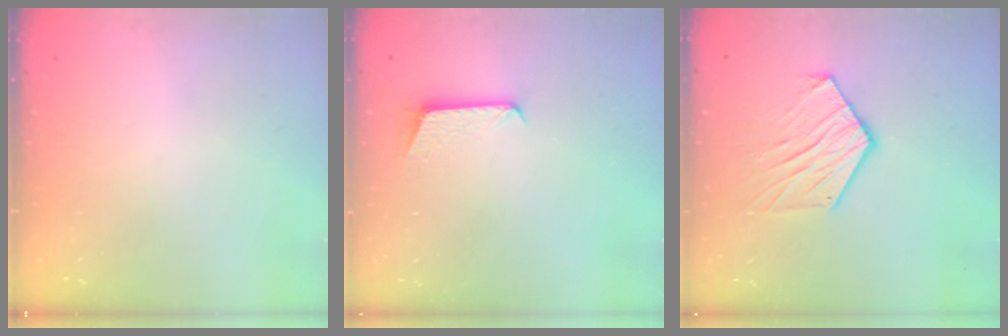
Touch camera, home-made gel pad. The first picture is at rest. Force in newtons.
{"total": 5.8, "press": 5.7, "slide": 0.5}
{"total": 11.4, "press": 11.4, "slide": 1.0}